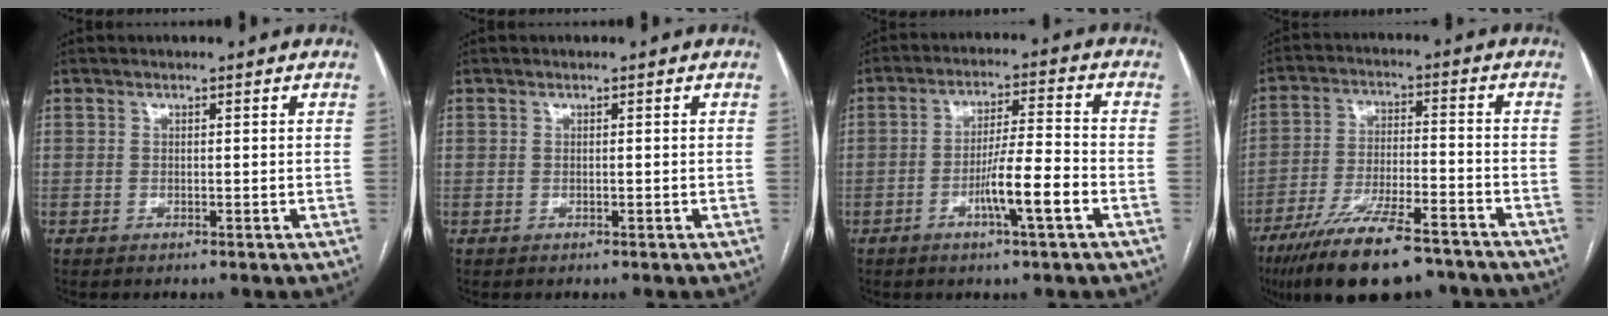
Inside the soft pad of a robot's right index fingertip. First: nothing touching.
{"total": 0.0}
{"total": 8.2, "force": [-3.3, 0.2, 7.5], "torque": [-0.131, 0.002, -0.057]}
{"total": 16.2, "force": [-12.2, 3.5, 10.1], "torque": [-0.175, -0.021, -0.204]}